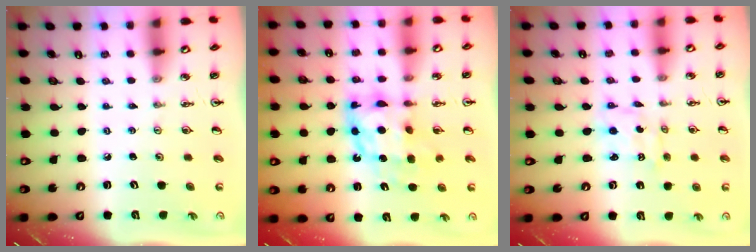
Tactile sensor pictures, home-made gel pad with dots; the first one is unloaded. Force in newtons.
{"total": 10.5, "press": 10.4, "slide": 0.9}
{"total": 1.4, "press": 1.4, "slide": 0.2}